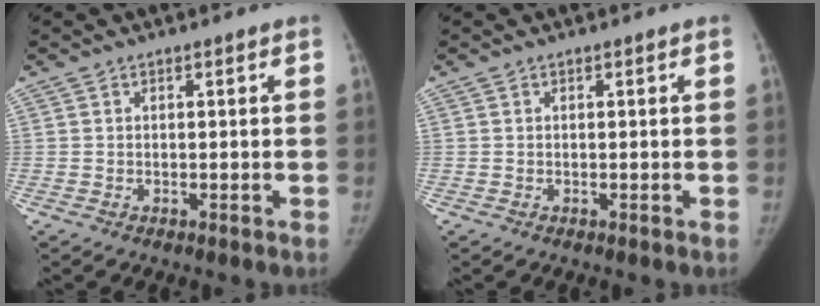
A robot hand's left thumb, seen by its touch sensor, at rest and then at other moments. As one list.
[{"total": 0.0}]